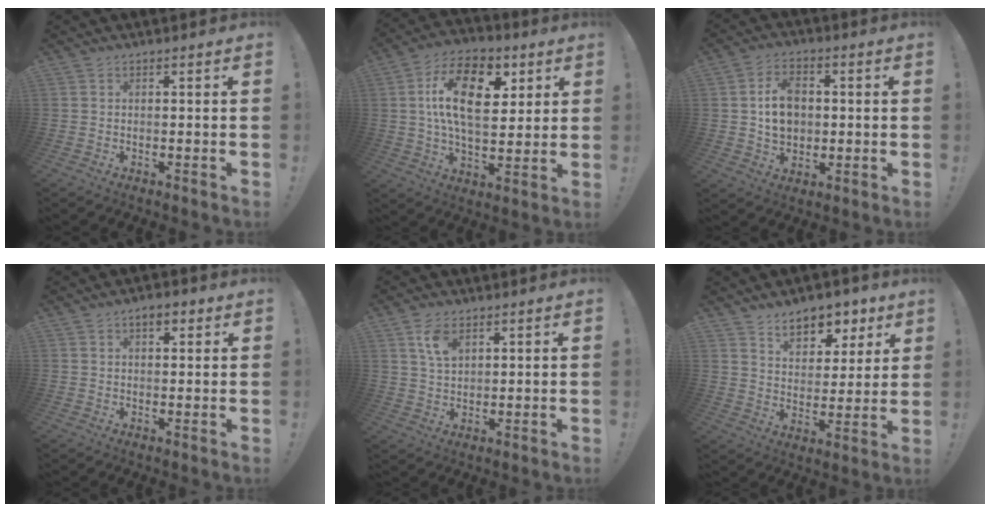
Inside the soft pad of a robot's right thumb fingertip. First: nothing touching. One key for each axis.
{"total": 19.1, "fx": 5.5, "fy": 10.8, "fz": 14.8, "tx": -0.251, "ty": -0.013, "tz": 0.089}
{"total": 10.5, "fx": 0.9, "fy": 8.3, "fz": 6.4, "tx": -0.088, "ty": 0.010, "tz": 0.020}
{"total": 4.0, "fx": 2.0, "fy": 2.1, "fz": 2.7, "tx": -0.029, "ty": -0.004, "tz": 0.032}
{"total": 6.5, "fx": 3.5, "fy": 3.8, "fz": 4.1, "tx": -0.067, "ty": -0.011, "tz": 0.063}
{"total": 10.0, "fx": 7.4, "fy": 5.8, "fz": 3.5, "tx": -0.044, "ty": -0.055, "tz": 0.137}